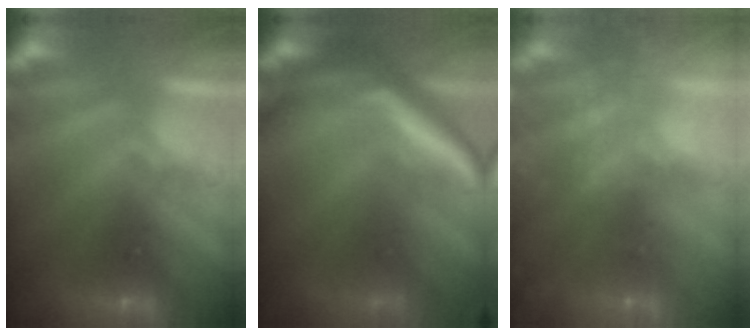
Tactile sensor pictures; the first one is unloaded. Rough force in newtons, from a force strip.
{"total": 7.6}
{"total": 6.1}